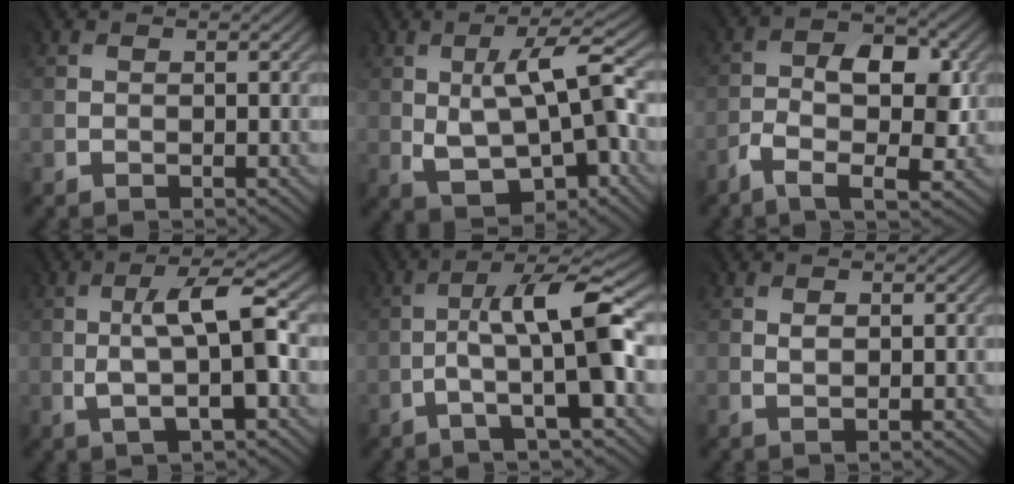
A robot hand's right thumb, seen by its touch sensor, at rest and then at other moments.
{"total": 8.7, "force": [-0.2, 3.6, 7.9], "torque": [-0.143, 0.001, 0.004]}
{"total": 7.6, "force": [-2.0, 3.5, 6.4], "torque": [-0.112, 0.002, -0.038]}
{"total": 7.2, "force": [-0.2, 1.7, 7.0], "torque": [-0.126, 0.014, -0.006]}
{"total": 9.4, "force": [-0.9, 1.8, 9.2], "torque": [-0.148, 0.020, -0.020]}
{"total": 1.0, "force": [0.6, 0.5, 0.6], "torque": [-0.010, -0.003, 0.014]}